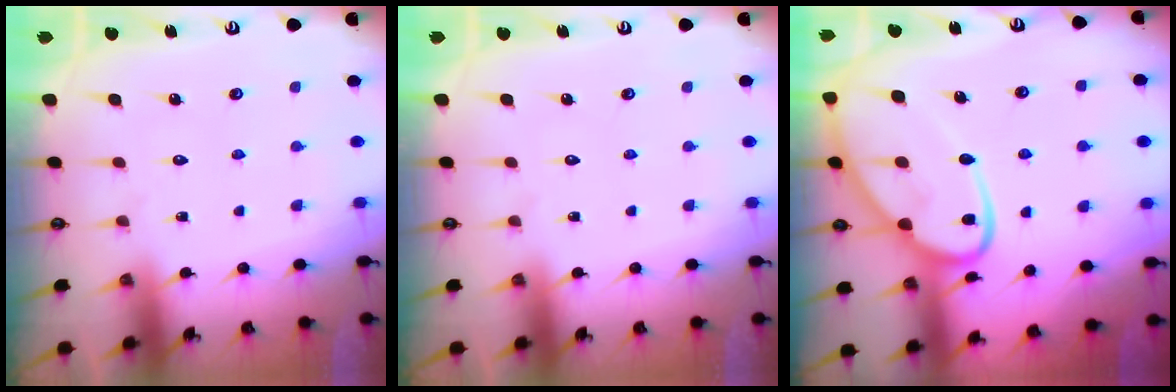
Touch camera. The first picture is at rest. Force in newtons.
{"total": 0.0}
{"total": 15.0, "press": 14.9, "slide": 1.4}